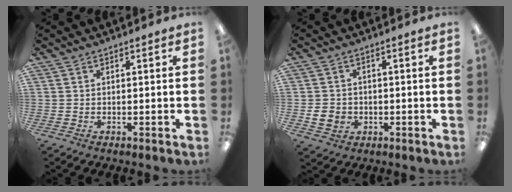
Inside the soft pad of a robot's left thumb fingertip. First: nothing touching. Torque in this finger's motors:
{"motor_torque": [-0.08, 0.09, -0.08, 0.00, 0.00]}